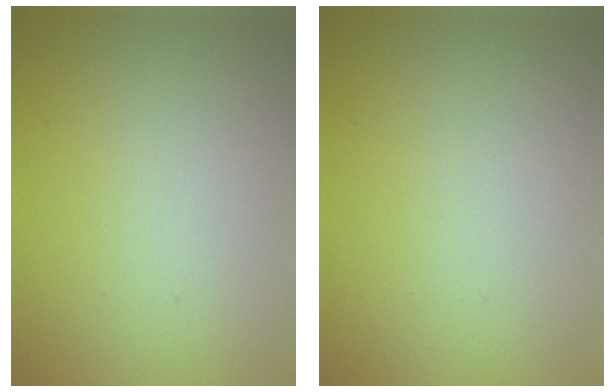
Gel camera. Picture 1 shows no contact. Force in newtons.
{"total": 0.0}